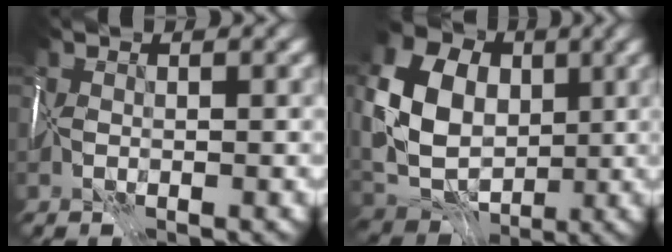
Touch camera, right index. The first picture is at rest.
{"total": 10.5, "force": [1.2, 8.2, 6.5], "torque": [-0.158, -0.005, 0.019]}